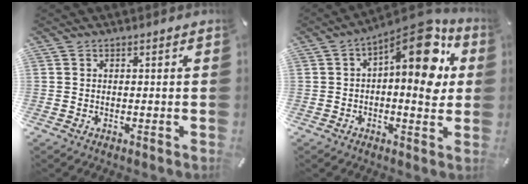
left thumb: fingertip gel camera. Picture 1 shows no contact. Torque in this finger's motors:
{"motor_torque": [2.00, 3.00, 0.96, 0.48, 0.48]}